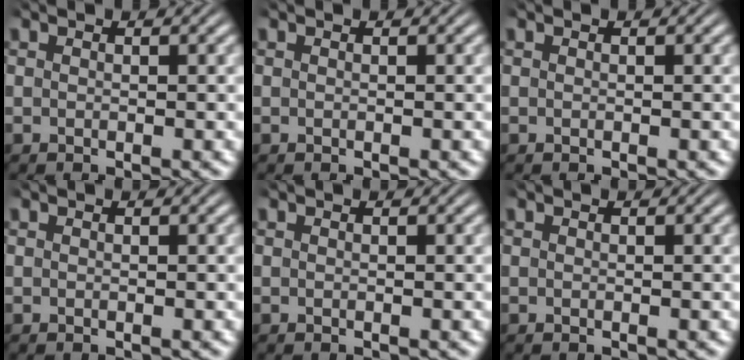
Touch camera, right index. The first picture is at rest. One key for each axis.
{"total": 0.0}
{"total": 0.0}
{"total": 0.0}
{"total": 0.0}
{"total": 0.0}